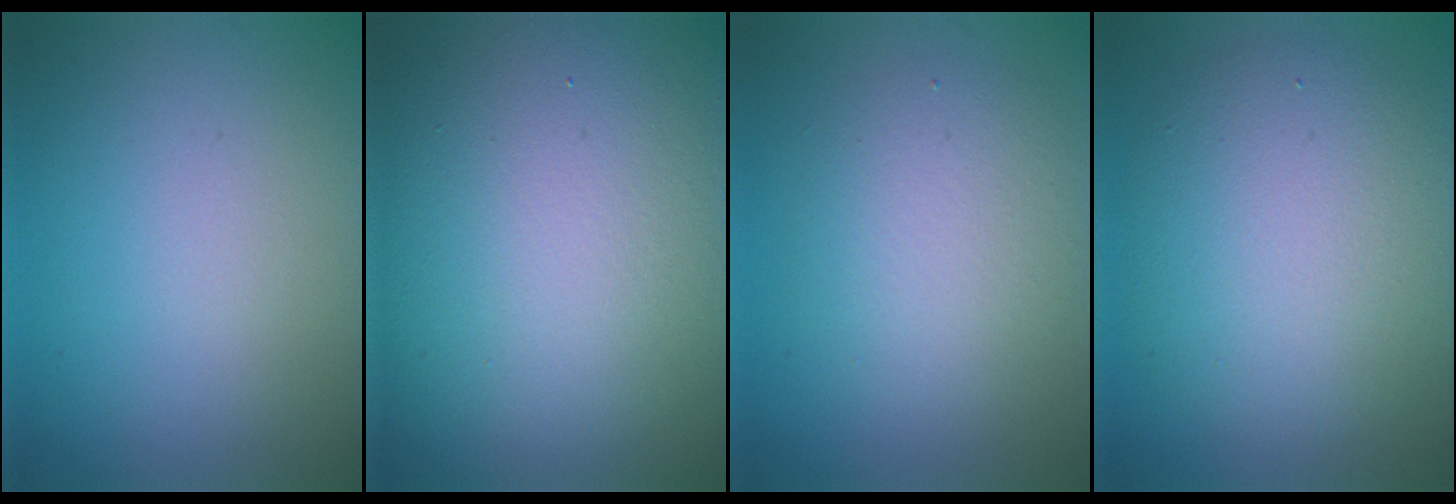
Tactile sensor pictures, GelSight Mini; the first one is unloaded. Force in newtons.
{"total": 27.6, "press": 27.6, "slide": 1.2}
{"total": 4.3, "press": 4.3, "slide": 0.1}
{"total": 8.6, "press": 8.6, "slide": 0.5}